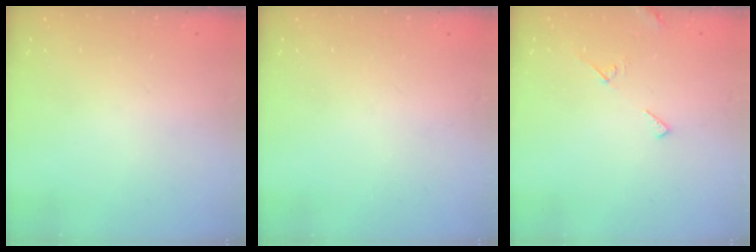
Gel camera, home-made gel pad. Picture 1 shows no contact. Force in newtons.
{"total": 0.0}
{"total": 5.3, "press": 5.3, "slide": 0.5}